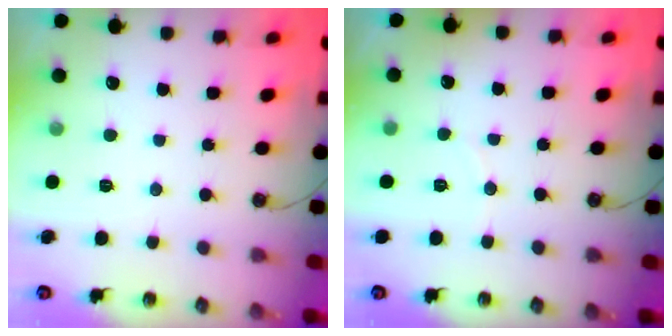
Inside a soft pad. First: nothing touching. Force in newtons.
{"total": 3.4, "press": 3.3, "slide": 0.4}